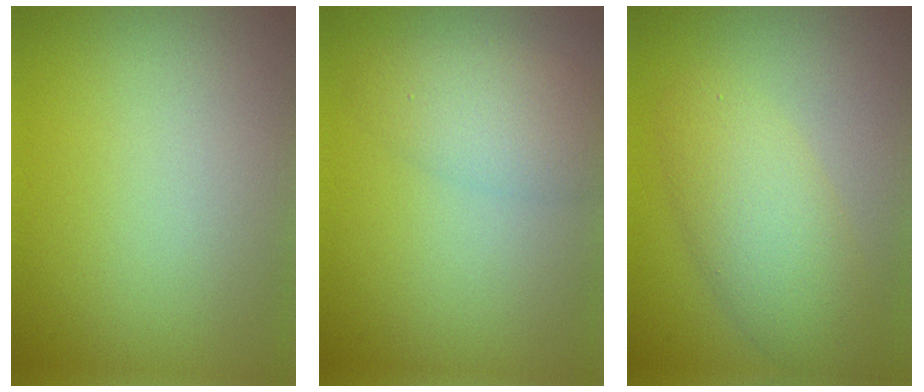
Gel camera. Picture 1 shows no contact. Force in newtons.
{"total": 3.4, "press": 3.4, "slide": 0.1}
{"total": 4.9, "press": 4.9, "slide": 0.2}